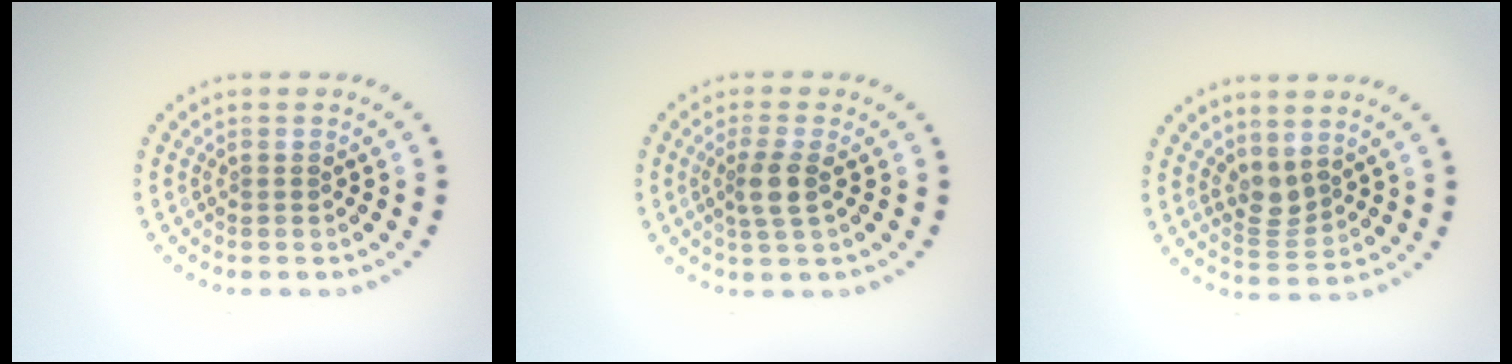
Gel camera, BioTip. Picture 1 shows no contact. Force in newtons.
{"total": 2.5, "press": 2.0, "slide": 1.4}
{"total": 2.3, "press": 1.8, "slide": 1.4}